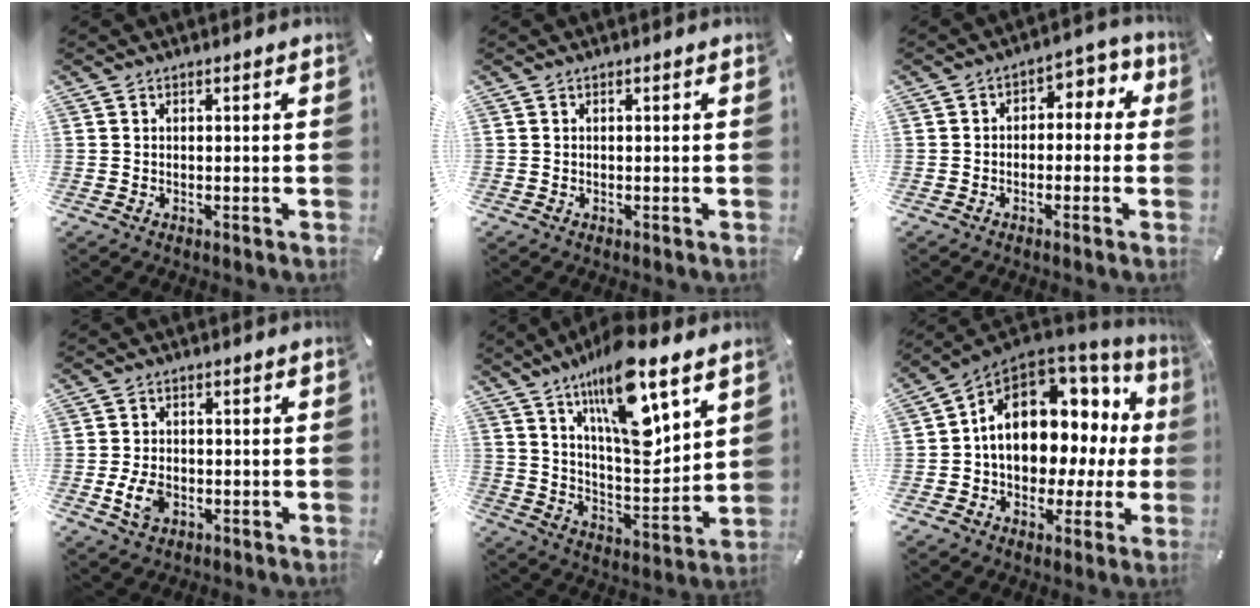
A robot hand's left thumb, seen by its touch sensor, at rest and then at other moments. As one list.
[{"total": 0.0}, {"total": 4.8, "force": [-1.2, 3.7, 2.8], "torque": [-0.028, 0.011, -0.032]}, {"total": 5.2, "force": [-1.5, 3.6, 3.5], "torque": [-0.083, -0.001, -0.028]}, {"total": 17.9, "force": [11.6, 5.7, 12.4], "torque": [-0.217, -0.067, 0.191]}, {"total": 13.5, "force": [3.1, 10.1, 8.4], "torque": [-0.129, -0.027, 0.058]}]